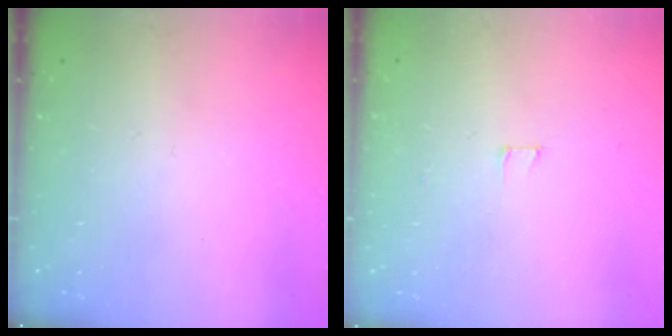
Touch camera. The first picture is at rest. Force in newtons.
{"total": 2.5, "press": 2.5, "slide": 0.2}